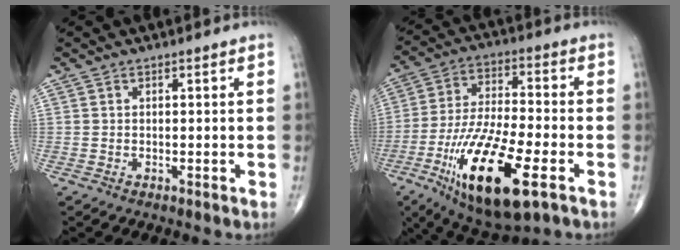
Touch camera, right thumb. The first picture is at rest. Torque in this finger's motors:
{"motor_torque": [0.80, 0.87, 1.84, -0.92, 0.25]}